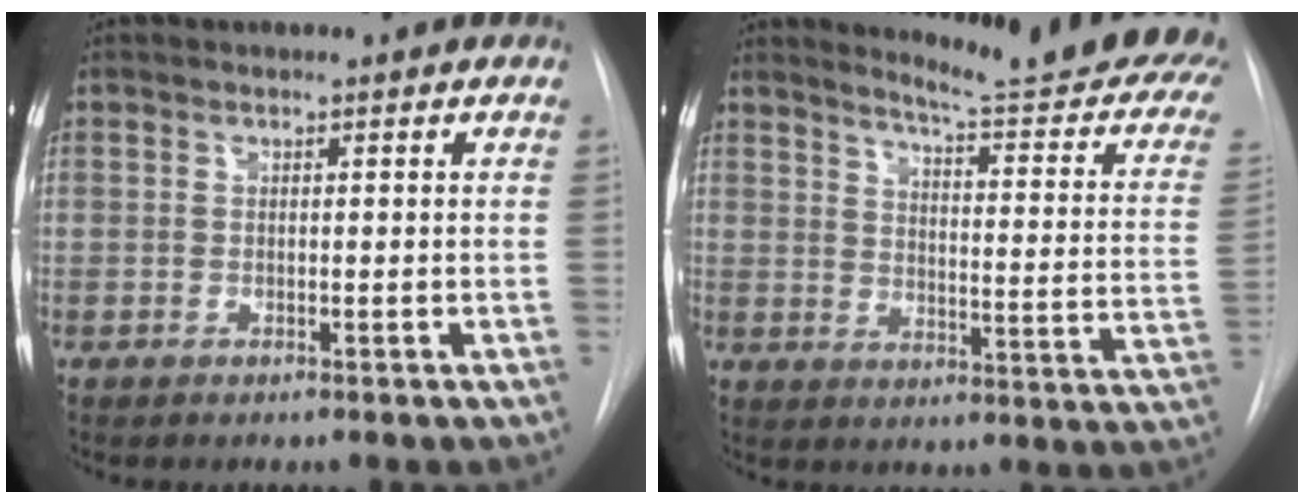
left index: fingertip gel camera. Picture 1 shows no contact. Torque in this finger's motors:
{"motor_torque": [0.60, -0.99, 0.28, 0.04]}